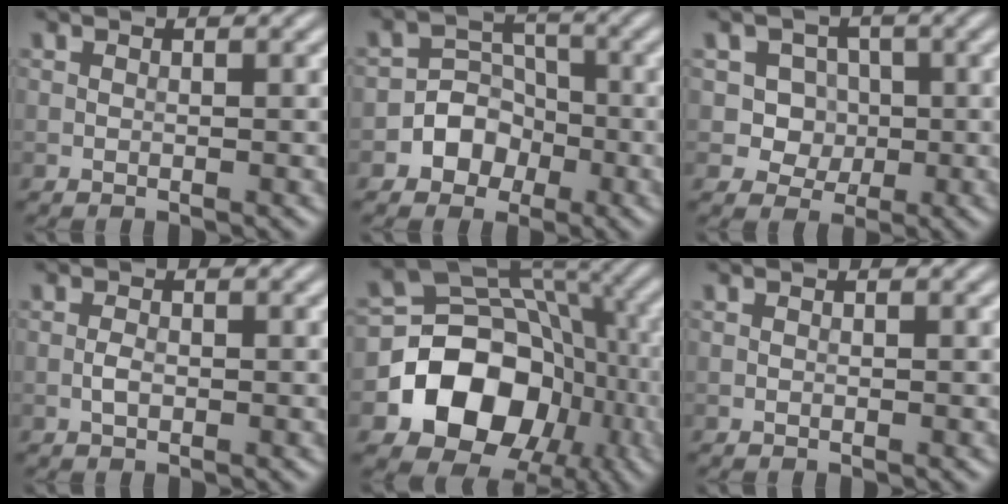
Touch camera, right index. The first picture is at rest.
{"total": 4.6, "force": [-2.1, 4.0, 1.2], "torque": [0.021, 0.013, -0.058]}
{"total": 3.7, "force": [0.2, 3.3, 1.5], "torque": [-0.007, 0.003, -0.004]}
{"total": 1.1, "force": [-0.3, 0.6, 0.9], "torque": [-0.018, 0.001, -0.008]}
{"total": 12.1, "force": [-3.8, 9.6, 6.3], "torque": [-0.096, -0.001, -0.067]}
{"total": 0.0}